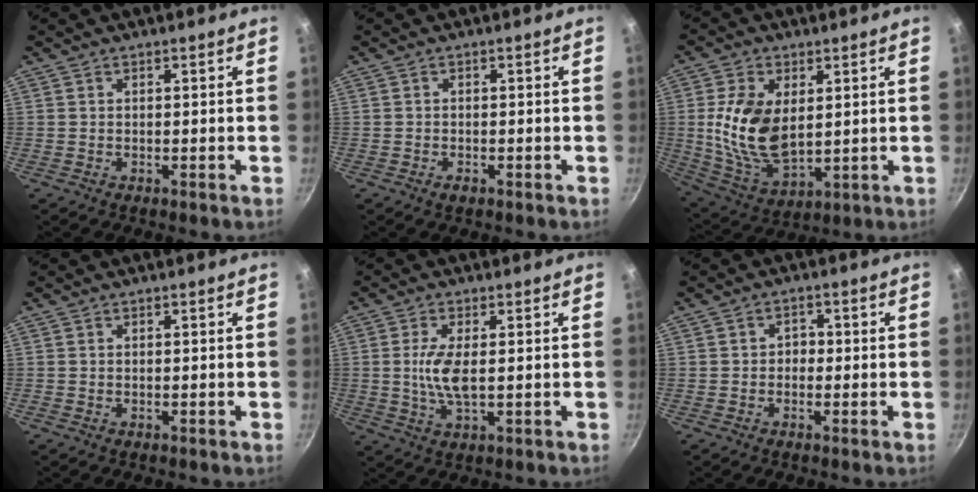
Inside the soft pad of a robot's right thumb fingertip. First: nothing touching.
{"total": 1.3, "force": [-0.7, 0.8, 0.8], "torque": [-0.014, 0.001, -0.015]}
{"total": 14.5, "force": [2.1, 8.5, 11.5], "torque": [-0.213, -0.020, 0.052]}
{"total": 0.0}
{"total": 6.3, "force": [0.3, 2.3, 5.8], "torque": [-0.126, -0.003, 0.005]}
{"total": 2.1, "force": [-0.6, 1.8, 0.9], "torque": [0.002, 0.009, -0.012]}